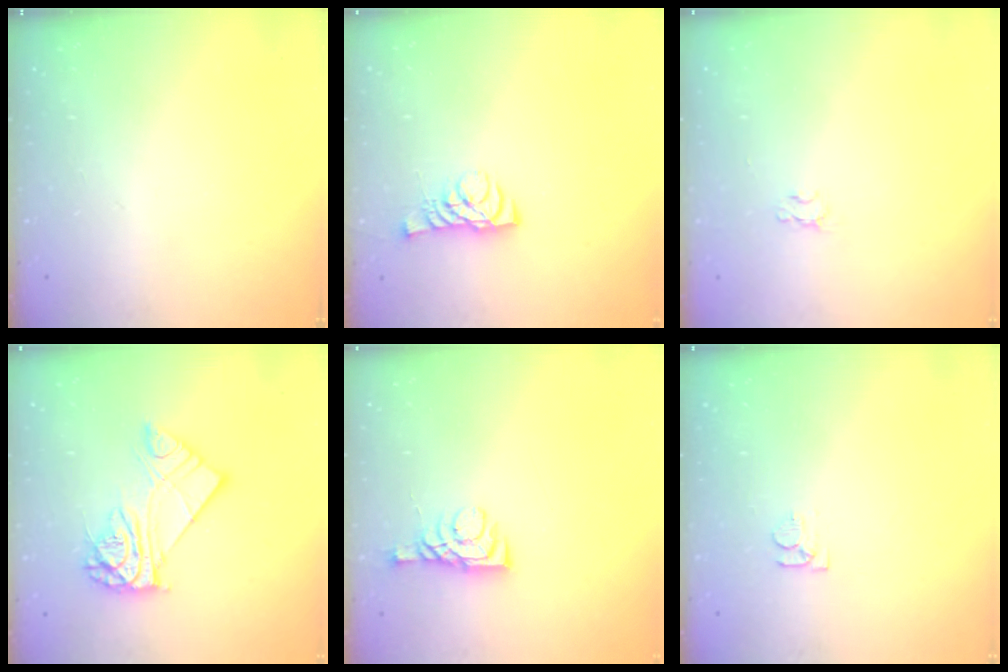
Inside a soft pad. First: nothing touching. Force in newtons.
{"total": 5.3, "press": 5.2, "slide": 0.9}
{"total": 2.0, "press": 2.0, "slide": 0.3}
{"total": 12.0, "press": 12.0, "slide": 1.4}
{"total": 5.1, "press": 5.1, "slide": 0.6}
{"total": 4.1, "press": 4.0, "slide": 0.5}